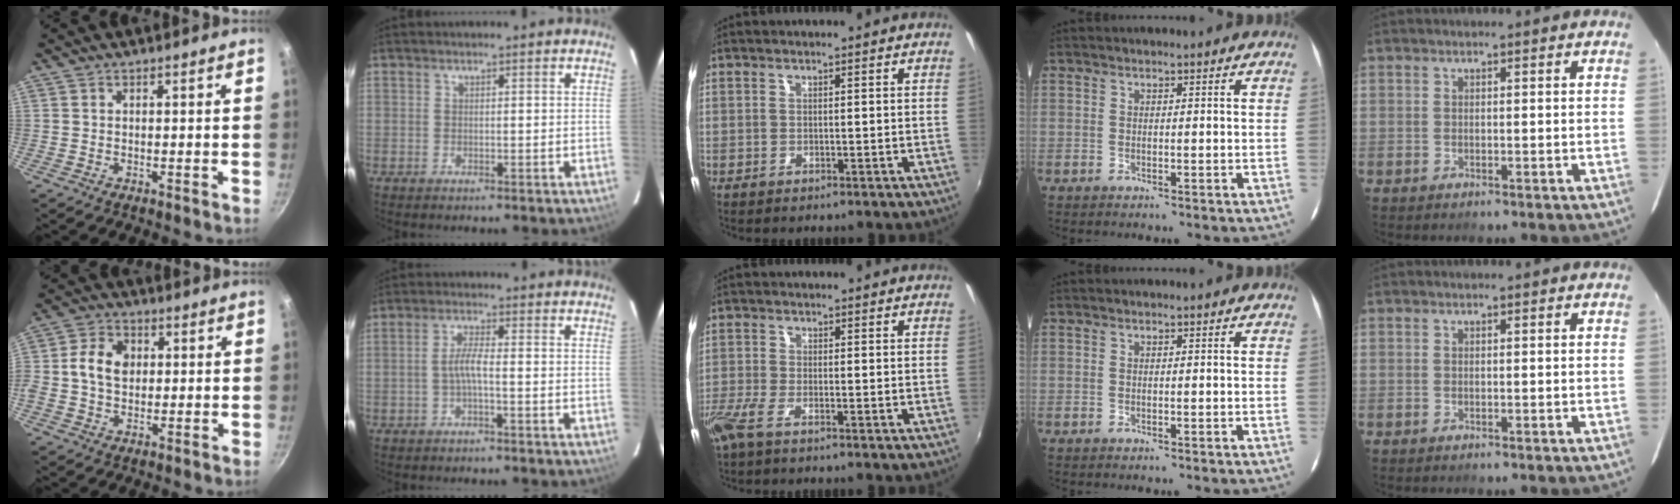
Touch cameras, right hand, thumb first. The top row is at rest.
{"thumb": {"total": 7.9, "force": [0.8, 6.0, 5.0], "torque": [-0.075, 0.009, -0.001]}, "index": {"total": 3.1, "force": [-1.2, 0.2, 2.9], "torque": [-0.062, 0.006, -0.023]}, "middle": {"total": 4.1, "force": [-2.7, 0.8, 3.0], "torque": [-0.075, -0.013, -0.056]}}